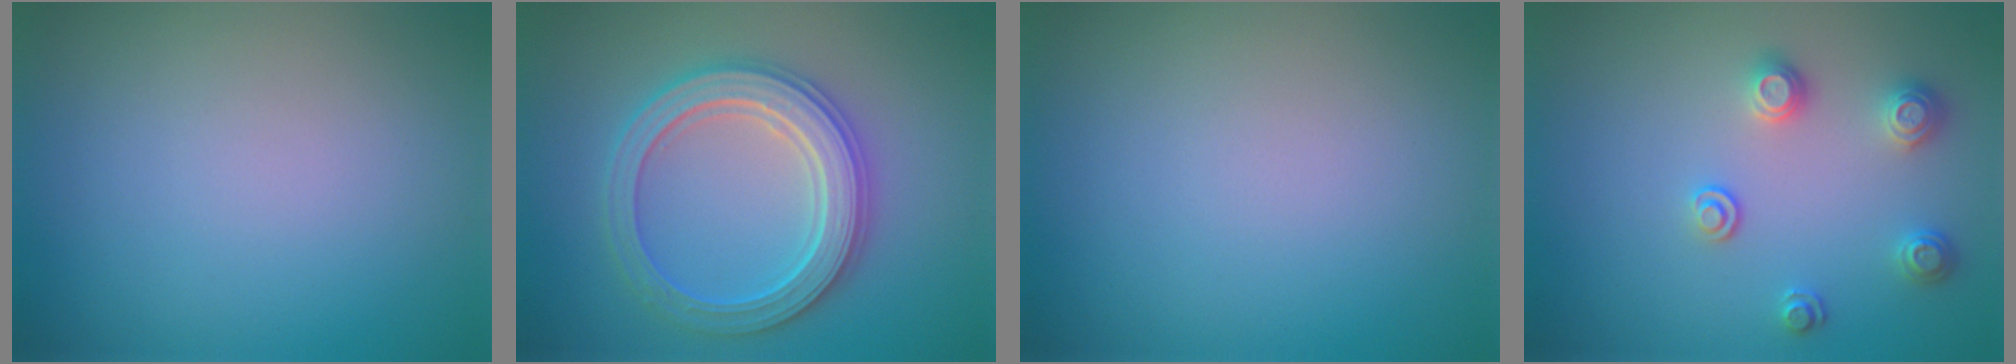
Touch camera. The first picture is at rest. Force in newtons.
{"total": 5.4, "press": 5.3, "slide": 0.8}
{"total": 0.0}
{"total": 2.3, "press": 2.3, "slide": 0.6}